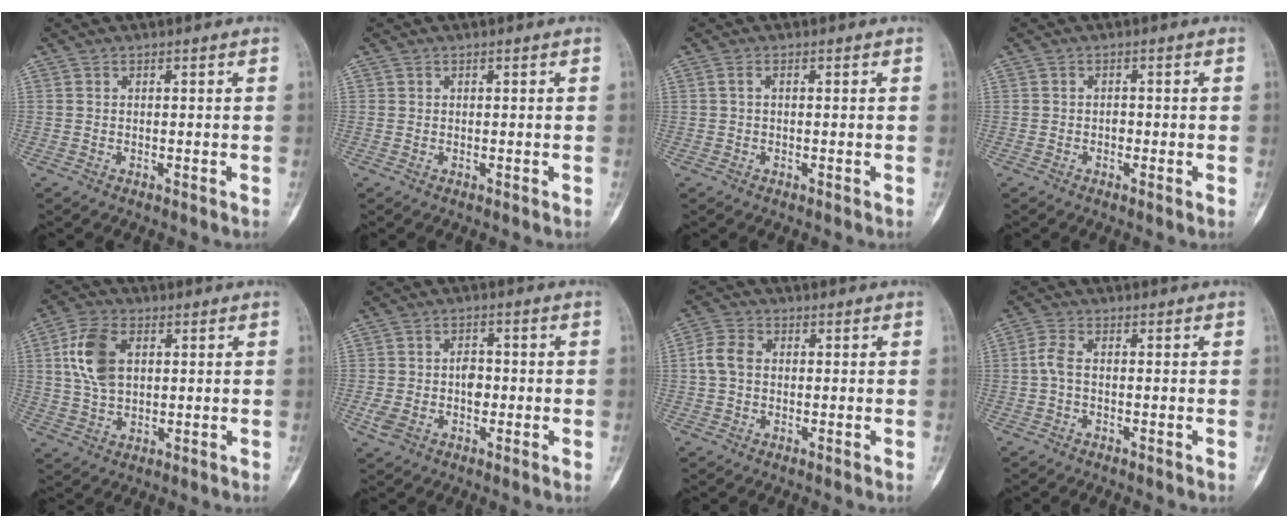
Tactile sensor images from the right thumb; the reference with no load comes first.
{"total": 0.0}
{"total": 1.0, "force": [0.1, 0.5, 0.8], "torque": [-0.017, 0.004, -0.001]}
{"total": 1.3, "force": [-0.3, 0.7, 1.1], "torque": [-0.010, 0.002, -0.008]}
{"total": 10.2, "force": [2.4, 6.3, 7.6], "torque": [-0.150, 0.004, 0.047]}
{"total": 6.3, "force": [-0.9, 4.2, 4.6], "torque": [-0.078, 0.014, -0.018]}
{"total": 4.9, "force": [0.2, 3.7, 3.2], "torque": [-0.067, 0.014, -0.002]}
{"total": 3.0, "force": [-0.3, 1.3, 2.6], "torque": [-0.065, 0.004, -0.011]}